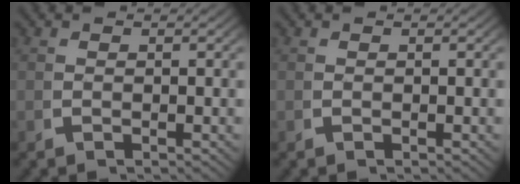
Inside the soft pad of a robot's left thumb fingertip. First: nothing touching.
{"total": 0.0}